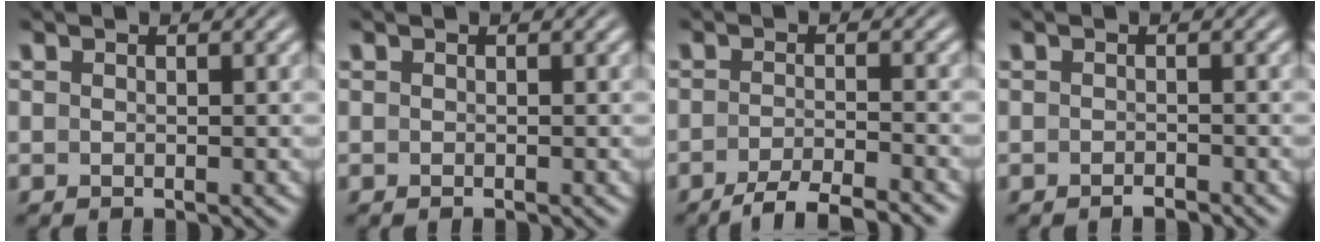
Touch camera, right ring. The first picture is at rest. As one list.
[{"total": 0.0}, {"total": 4.3, "force": [-3.8, 0.5, 2.0], "torque": [-0.029, -0.005, -0.061]}, {"total": 1.1, "force": [-1.0, -0.2, 0.1], "torque": [-0.002, 0.000, -0.017]}]